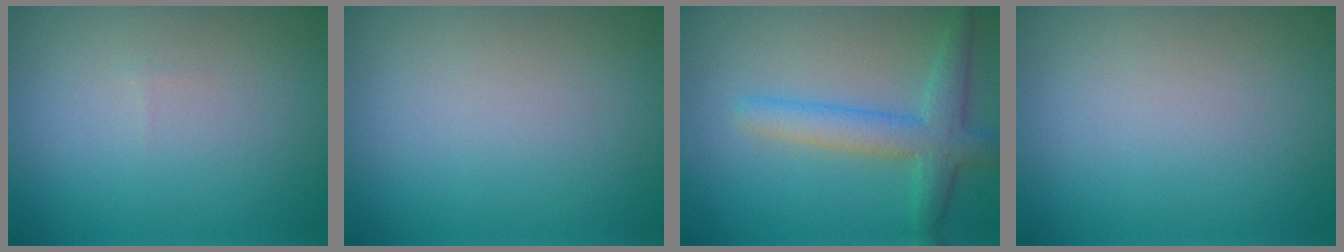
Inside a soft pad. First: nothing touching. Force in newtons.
{"total": 0.0}
{"total": 4.3, "press": 4.3, "slide": 0.2}
{"total": 0.0}